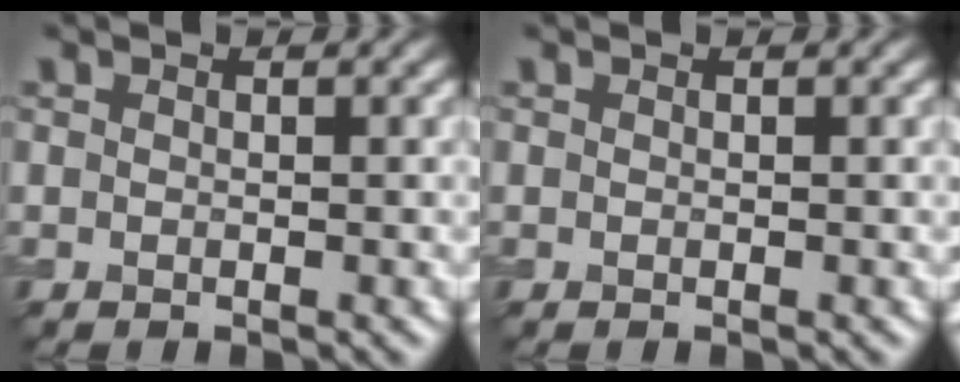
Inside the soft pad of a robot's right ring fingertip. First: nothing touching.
{"total": 0.0}